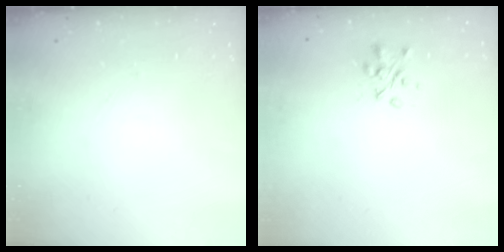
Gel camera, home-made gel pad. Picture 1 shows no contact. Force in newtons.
{"total": 2.0, "press": 1.9, "slide": 0.5}